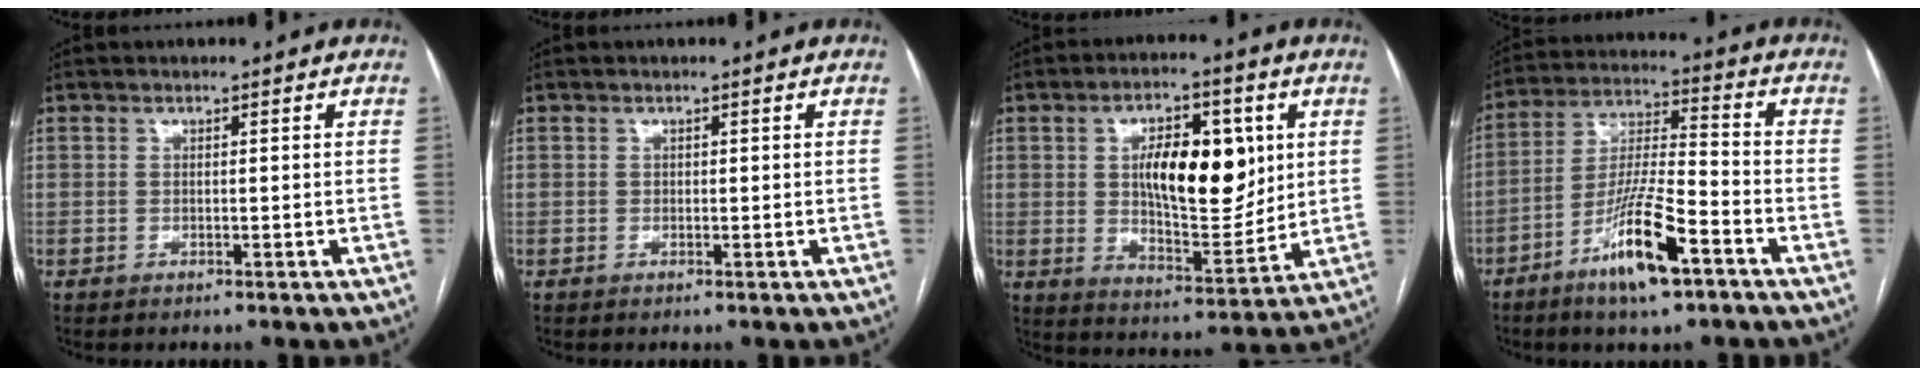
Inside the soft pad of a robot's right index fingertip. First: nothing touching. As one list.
[{"total": 0.0}, {"total": 14.0, "force": [3.2, 5.8, 12.3], "torque": [-0.200, 0.007, 0.058]}, {"total": 12.7, "force": [-7.0, 1.7, 10.4], "torque": [-0.200, -0.013, -0.127]}]